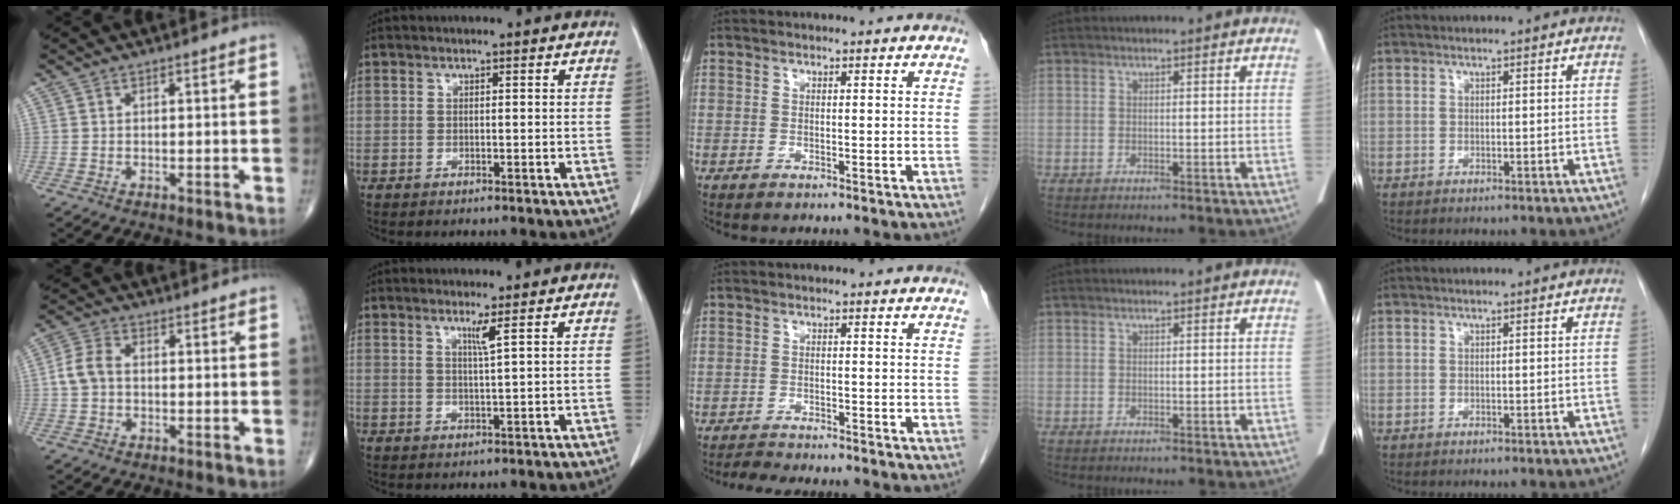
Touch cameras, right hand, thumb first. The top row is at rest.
{"thumb": {"total": 4.9, "force": [-0.2, 3.5, 3.5], "torque": [-0.075, 0.016, -0.011]}, "index": {"total": 2.0, "force": [1.1, -0.7, 1.5], "torque": [-0.031, -0.011, 0.023]}, "middle": {"total": 4.2, "force": [-3.9, 0.2, 1.4], "torque": [-0.022, -0.012, -0.060]}}